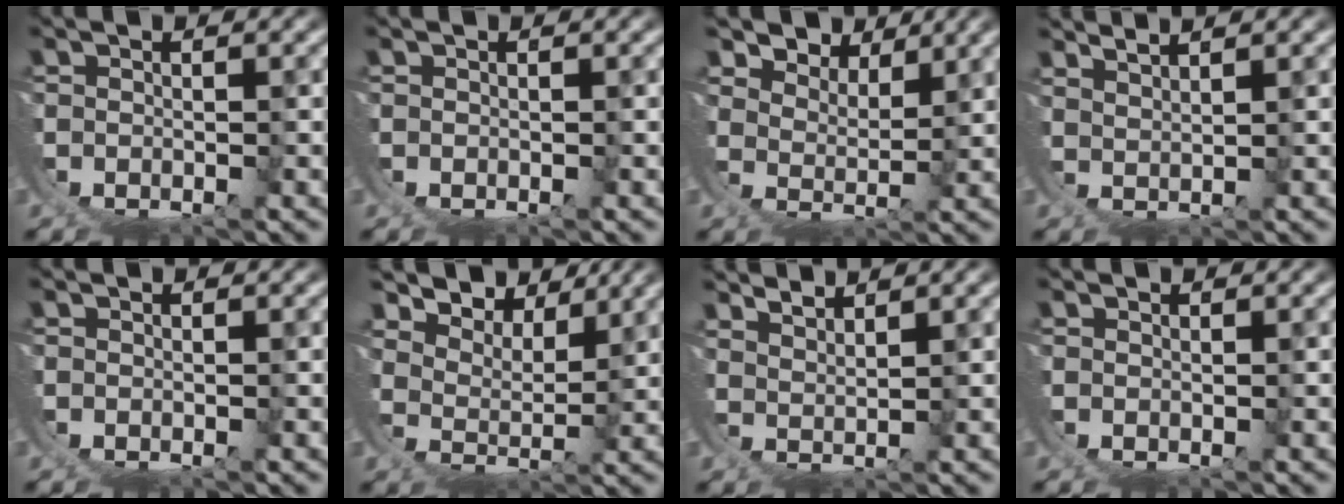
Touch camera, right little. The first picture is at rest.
{"total": 0.0}
{"total": 5.3, "force": [3.9, 2.0, 2.9], "torque": [-0.049, -0.009, 0.061]}
{"total": 2.3, "force": [2.1, -0.8, 0.5], "torque": [-0.007, -0.002, 0.042]}
{"total": 0.0}
{"total": 8.0, "force": [5.6, 3.6, 4.5], "torque": [-0.079, -0.001, 0.084]}
{"total": 2.3, "force": [2.1, -0.1, 0.8], "torque": [-0.015, -0.011, 0.044]}
{"total": 0.7, "force": [0.4, -0.5, -0.1], "torque": [0.005, -0.001, 0.012]}